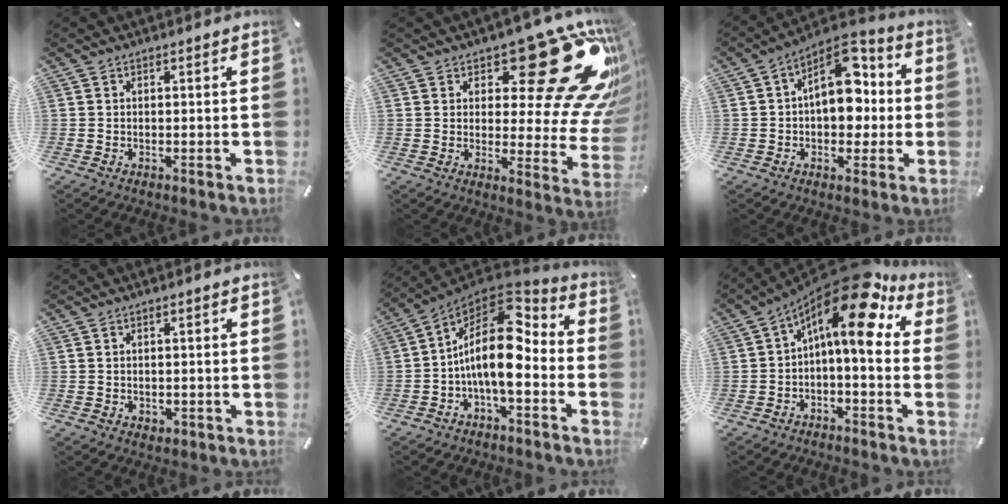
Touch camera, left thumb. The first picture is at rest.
{"total": 24.4, "force": [12.3, 10.4, 18.3], "torque": [-0.209, -0.086, 0.197]}
{"total": 13.5, "force": [2.4, 8.8, 9.9], "torque": [-0.134, -0.017, 0.039]}
{"total": 1.1, "force": [-0.2, 1.0, 0.4], "torque": [-0.009, 0.004, -0.005]}
{"total": 15.8, "force": [-0.3, 8.1, 13.6], "torque": [-0.271, -0.018, -0.012]}
{"total": 15.5, "force": [7.5, 5.5, 12.5], "torque": [-0.198, -0.060, 0.117]}